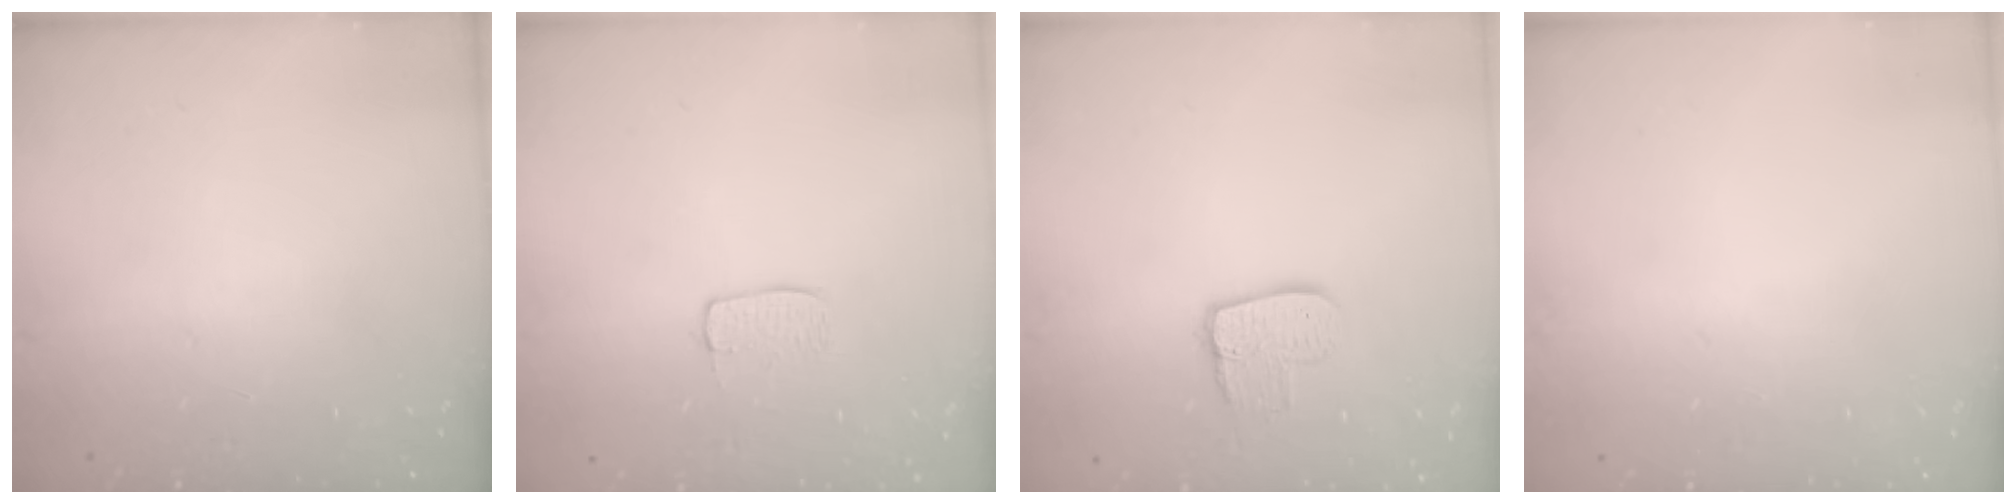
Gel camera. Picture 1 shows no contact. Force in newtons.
{"total": 5.0, "press": 5.0, "slide": 0.3}
{"total": 8.9, "press": 8.8, "slide": 0.5}
{"total": 0.0}